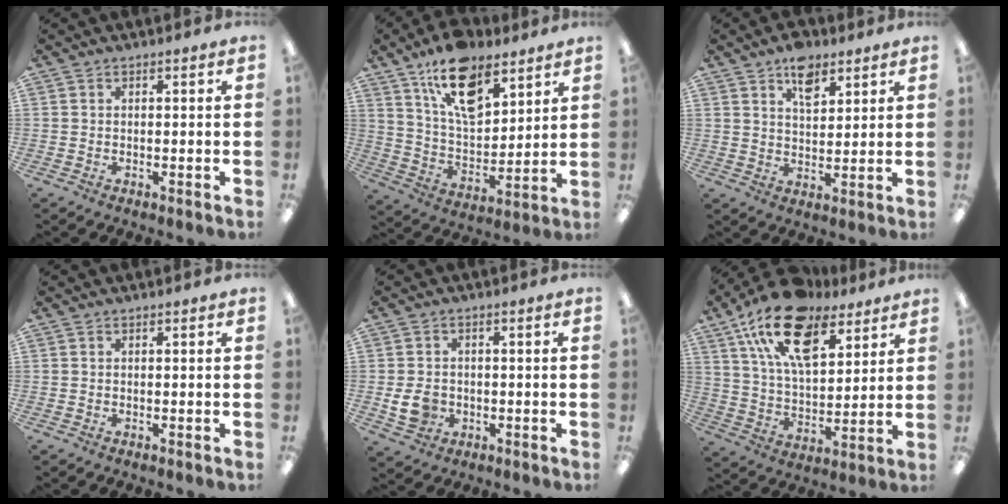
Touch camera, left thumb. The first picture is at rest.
{"total": 16.1, "force": [10.5, 8.0, 9.2], "torque": [-0.155, -0.048, 0.187]}
{"total": 7.6, "force": [5.0, 4.0, 4.1], "torque": [-0.053, -0.023, 0.087]}
{"total": 0.0}
{"total": 5.4, "force": [-1.0, 4.4, 3.0], "torque": [-0.048, -0.002, -0.018]}
{"total": 20.0, "force": [12.9, 9.7, 11.8], "torque": [-0.219, -0.057, 0.232]}